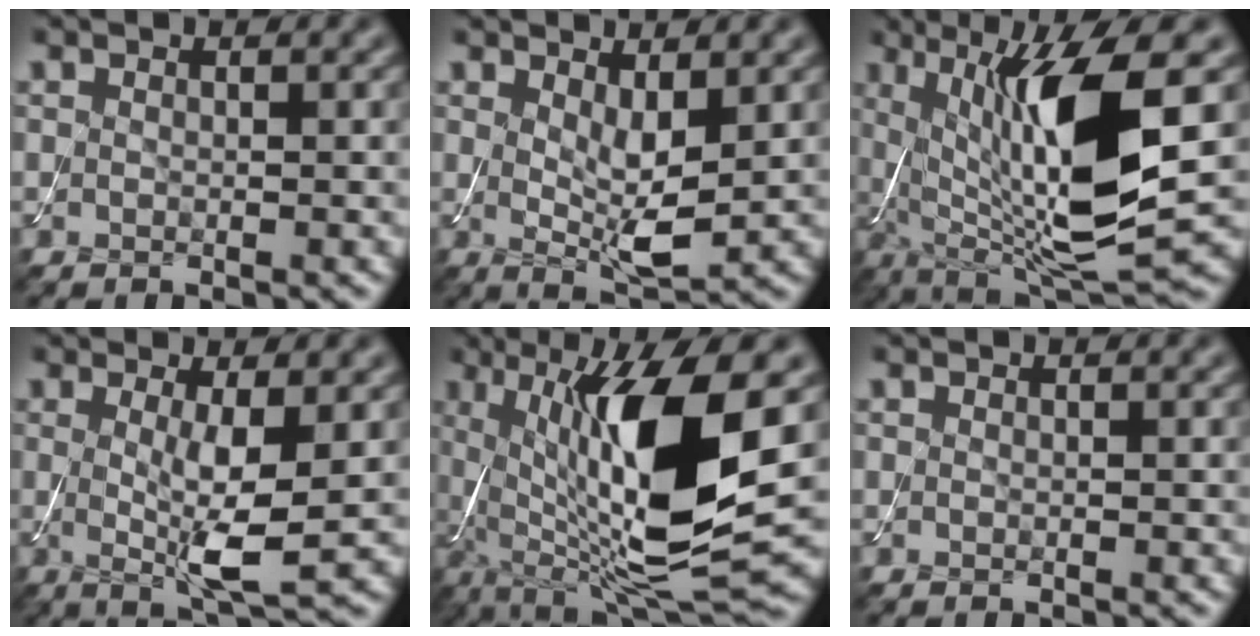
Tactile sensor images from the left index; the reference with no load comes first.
{"total": 3.7, "force": [0.8, 1.1, 3.4], "torque": [-0.066, -0.013, 0.019]}
{"total": 11.9, "force": [1.3, 2.8, 11.5], "torque": [-0.191, -0.009, 0.032]}
{"total": 5.0, "force": [0.0, 0.9, 4.9], "torque": [-0.089, -0.015, 0.004]}
{"total": 13.2, "force": [1.5, 3.5, 12.6], "torque": [-0.220, -0.016, 0.036]}
{"total": 0.0}